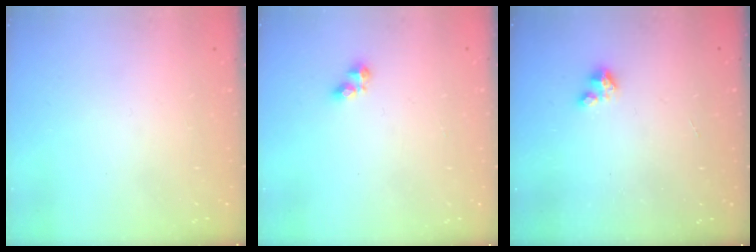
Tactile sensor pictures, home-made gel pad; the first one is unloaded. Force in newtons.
{"total": 4.3, "press": 4.3, "slide": 0.7}
{"total": 2.3, "press": 2.3, "slide": 0.2}